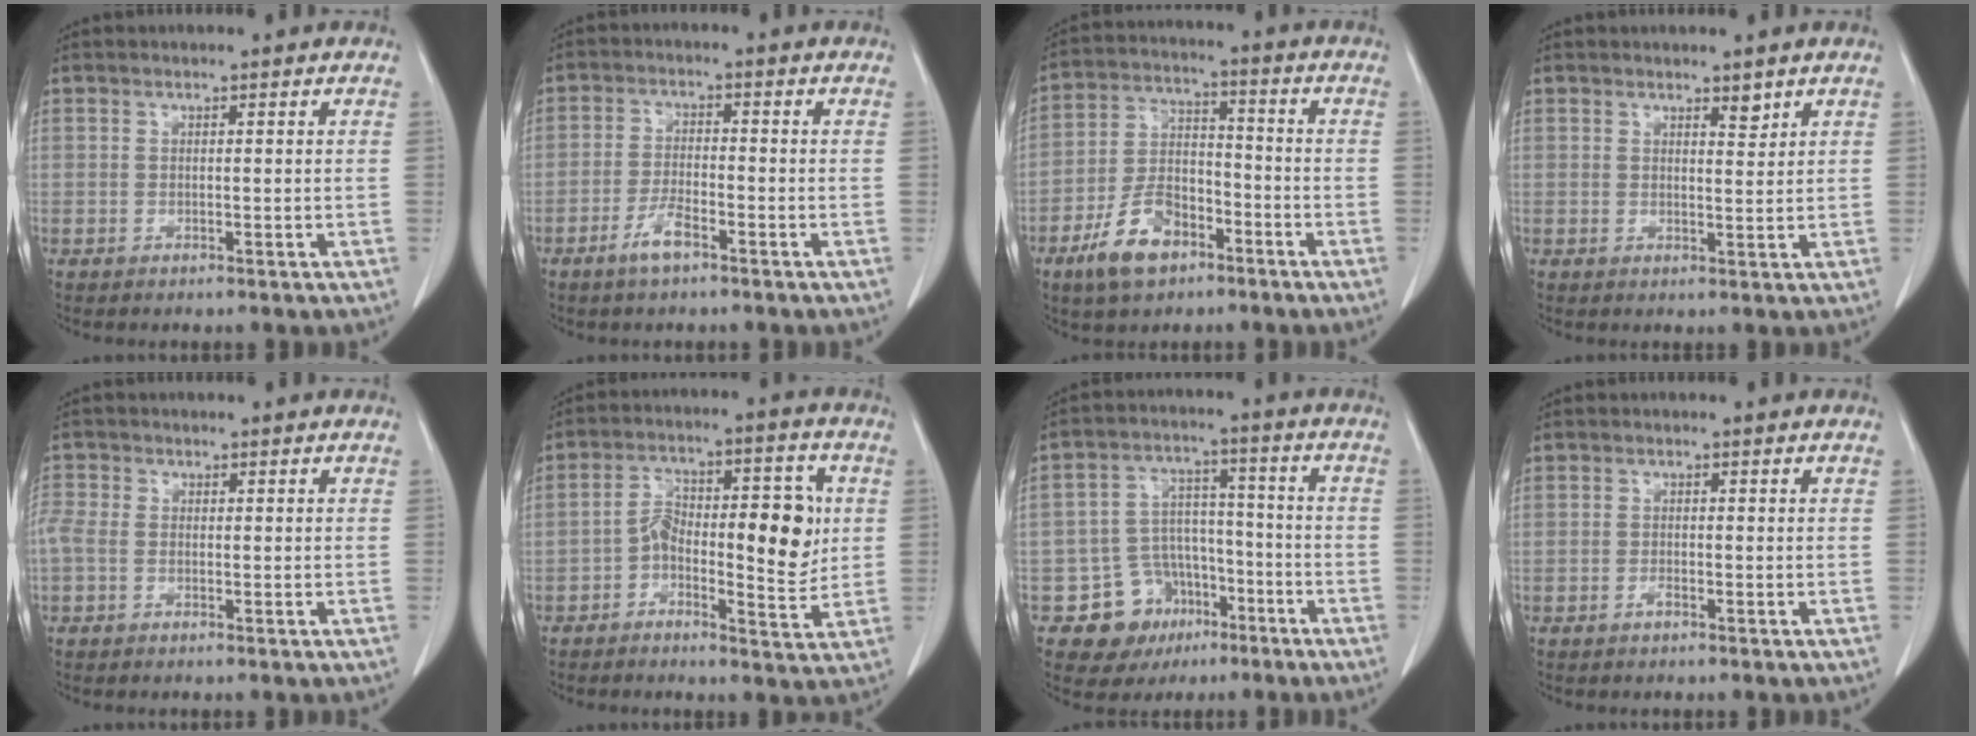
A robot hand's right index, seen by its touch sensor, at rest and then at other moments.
{"total": 4.2, "force": [-2.8, 0.9, 3.0], "torque": [-0.063, -0.001, -0.053]}
{"total": 10.1, "force": [-5.9, 5.3, 6.2], "torque": [-0.132, 0.010, -0.106]}
{"total": 1.8, "force": [1.4, 0.5, 1.0], "torque": [-0.016, -0.008, 0.022]}
{"total": 3.2, "force": [-0.8, 2.1, 2.3], "torque": [-0.072, 0.013, -0.017]}
{"total": 11.6, "force": [-0.6, 4.4, 10.8], "torque": [-0.161, 0.030, -0.007]}
{"total": 9.8, "force": [-5.0, 8.0, 2.5], "torque": [-0.030, 0.033, -0.069]}
{"total": 0.8, "force": [-0.6, 0.1, 0.5], "torque": [-0.009, 0.001, -0.011]}